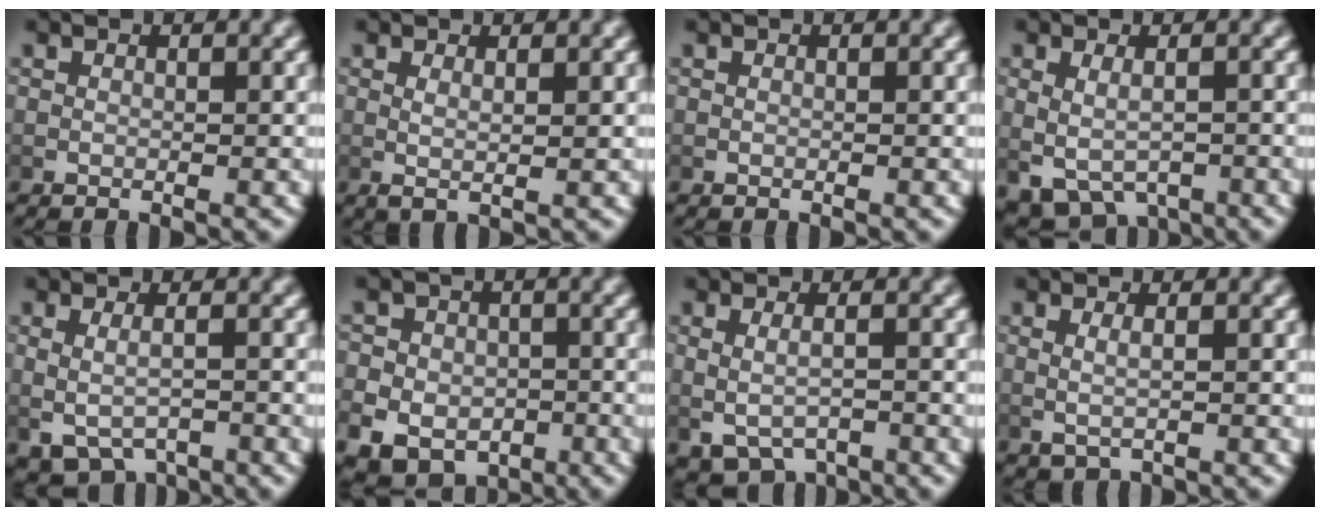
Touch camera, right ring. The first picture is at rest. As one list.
[{"total": 1.2, "force": [0.5, -0.1, 1.1], "torque": [-0.023, -0.013, 0.018]}, {"total": 0.0}, {"total": 6.0, "force": [-2.7, 4.3, 3.1], "torque": [-0.070, -0.034, -0.030]}, {"total": 4.6, "force": [-2.3, 2.9, 2.6], "torque": [-0.049, -0.025, -0.024]}, {"total": 8.2, "force": [-4.1, 6.4, 3.0], "torque": [-0.058, -0.038, -0.060]}, {"total": 4.0, "force": [-2.1, 2.6, 2.3], "torque": [-0.044, -0.023, -0.020]}, {"total": 1.6, "force": [0.0, 0.7, 1.4], "torque": [-0.032, -0.009, 0.012]}]